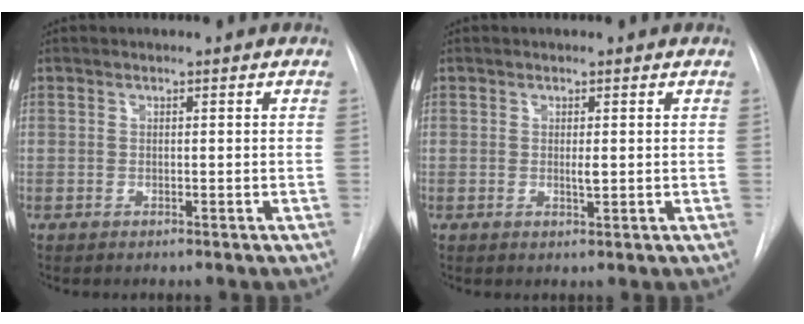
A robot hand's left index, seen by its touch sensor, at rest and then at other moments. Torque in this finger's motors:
{"motor_torque": [0.05, -0.09, 0.01, 0.02]}